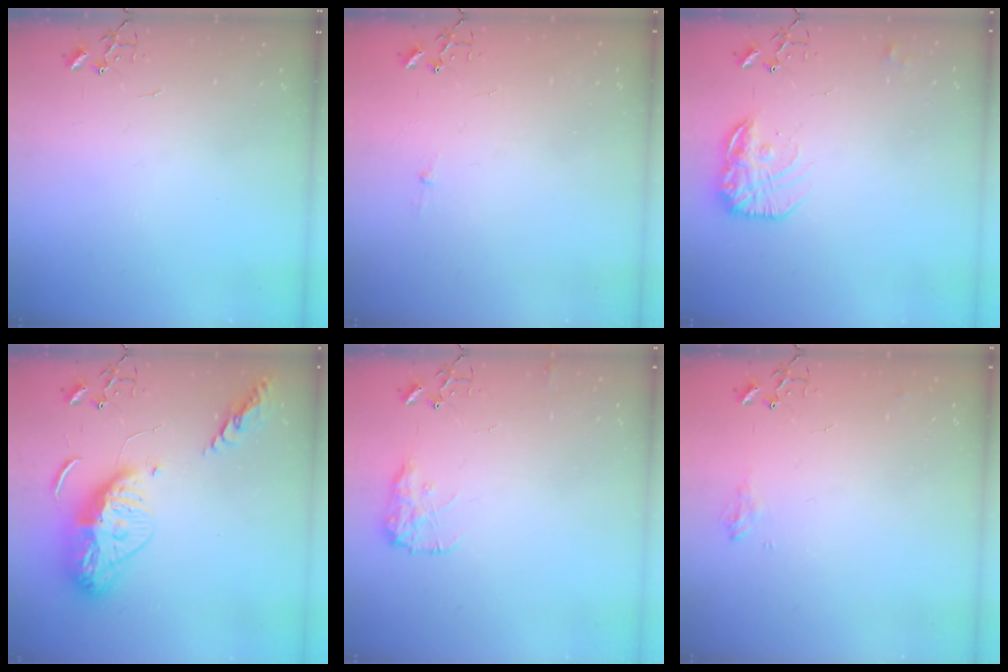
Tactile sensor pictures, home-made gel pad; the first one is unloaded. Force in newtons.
{"total": 2.6, "press": 2.5, "slide": 0.4}
{"total": 15.5, "press": 15.5, "slide": 1.0}
{"total": 16.9, "press": 16.8, "slide": 1.6}
{"total": 9.8, "press": 9.8, "slide": 0.2}
{"total": 7.7, "press": 7.7, "slide": 0.9}